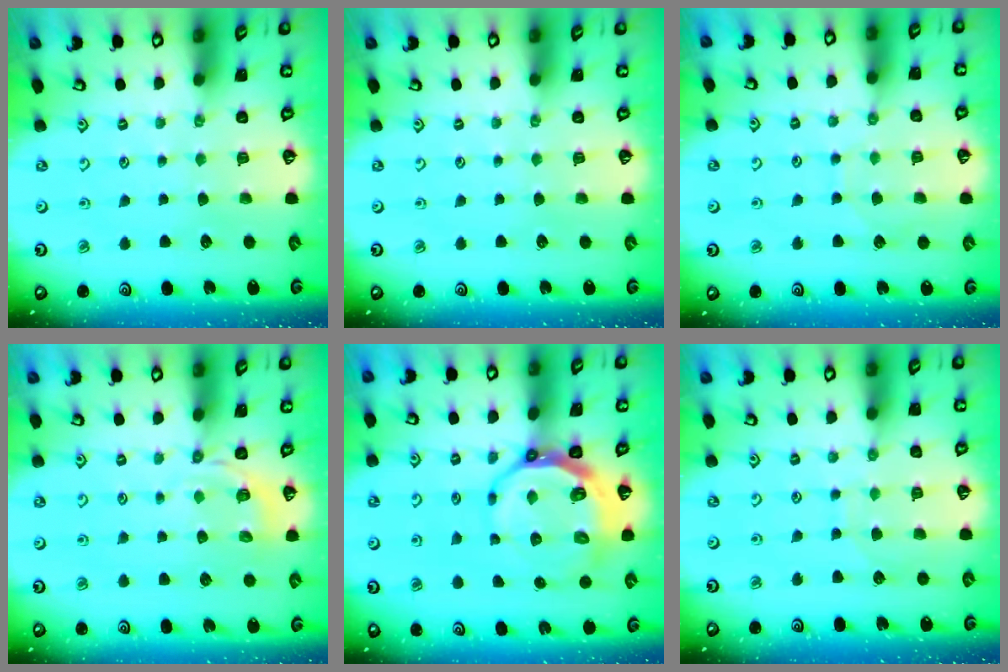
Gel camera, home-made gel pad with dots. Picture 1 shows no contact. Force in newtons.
{"total": 0.0}
{"total": 6.1, "press": 6.1, "slide": 0.6}
{"total": 4.5, "press": 4.1, "slide": 2.0}
{"total": 10.7, "press": 10.0, "slide": 3.8}
{"total": 6.7, "press": 6.7, "slide": 0.6}